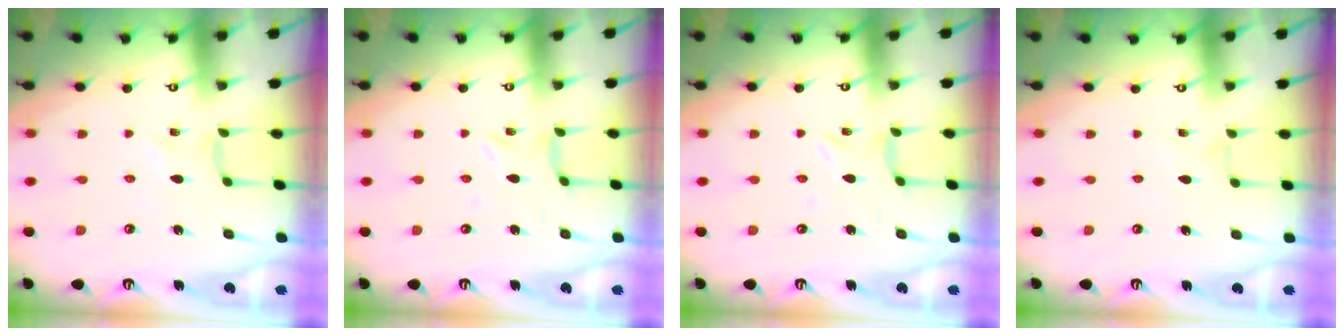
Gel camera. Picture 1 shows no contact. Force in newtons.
{"total": 1.4, "press": 1.3, "slide": 0.4}
{"total": 1.4, "press": 1.3, "slide": 0.4}
{"total": 0.0}